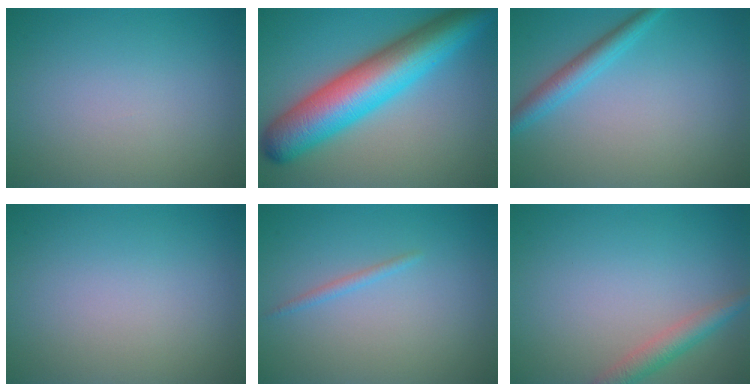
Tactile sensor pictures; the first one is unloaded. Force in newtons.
{"total": 10.9, "press": 10.9, "slide": 0.1}
{"total": 2.6, "press": 2.5, "slide": 0.1}
{"total": 0.0}
{"total": 0.8, "press": 0.8, "slide": 0.1}
{"total": 2.6, "press": 2.6, "slide": 0.2}